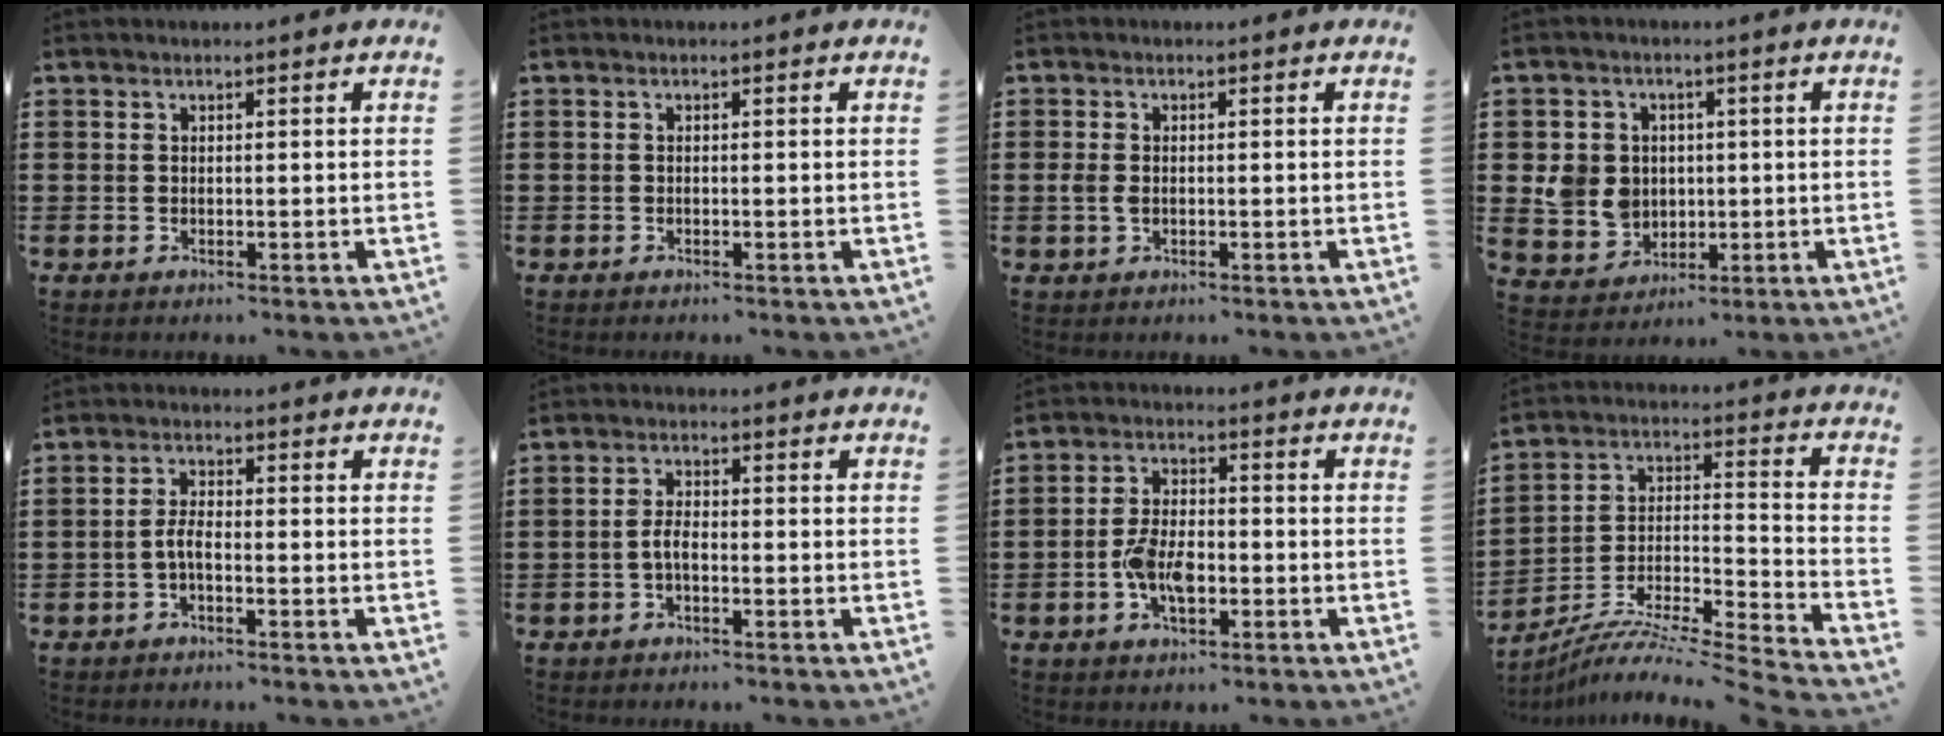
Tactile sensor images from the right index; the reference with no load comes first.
{"total": 0.0}
{"total": 2.1, "force": [-0.2, 1.3, 1.6], "torque": [-0.039, 0.002, -0.006]}
{"total": 6.1, "force": [0.6, 5.7, 2.0], "torque": [-0.060, 0.018, 0.013]}
{"total": 2.8, "force": [-1.1, 0.7, 2.5], "torque": [-0.058, -0.002, -0.026]}
{"total": 2.6, "force": [-0.9, 0.9, 2.3], "torque": [-0.057, -0.002, -0.022]}
{"total": 6.3, "force": [-1.9, 3.1, 5.1], "torque": [-0.112, 0.000, -0.038]}
{"total": 7.4, "force": [-6.7, -0.1, 3.2], "torque": [-0.055, -0.004, -0.139]}